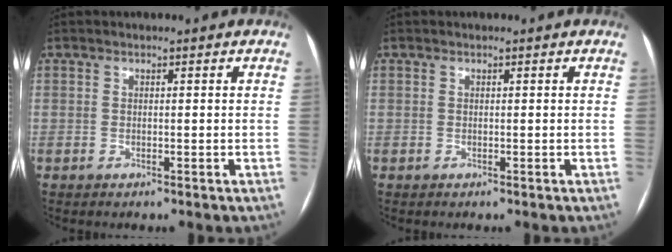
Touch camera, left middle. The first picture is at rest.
{"total": 0.0}